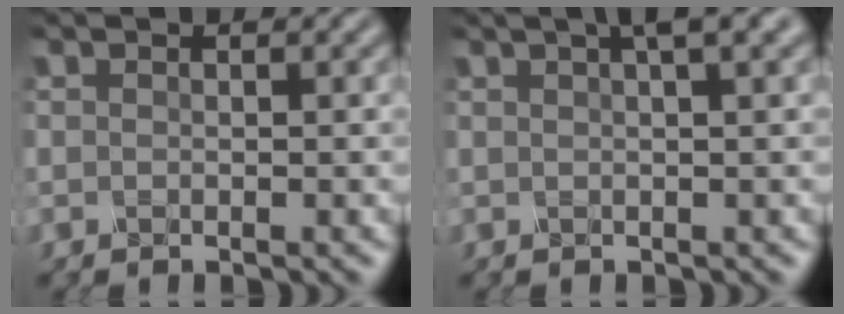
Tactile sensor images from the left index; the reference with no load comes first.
{"total": 3.5, "force": [1.9, 0.6, 2.9], "torque": [-0.036, 0.012, 0.025]}